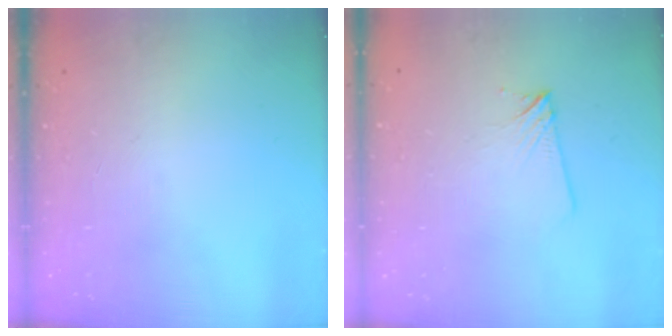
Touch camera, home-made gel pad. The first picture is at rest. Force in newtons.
{"total": 5.0, "press": 5.0, "slide": 0.8}